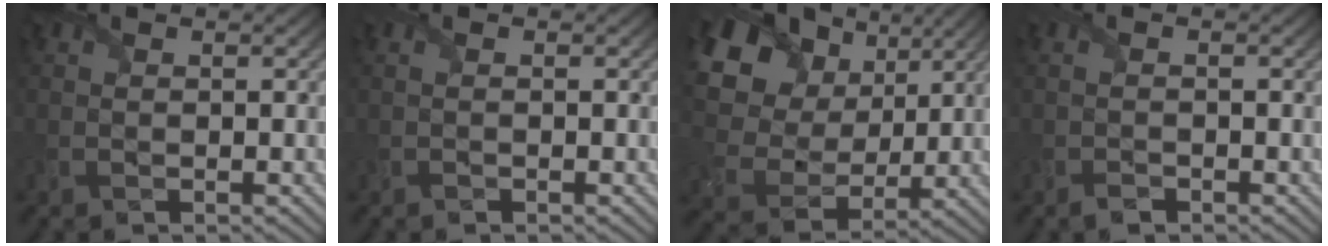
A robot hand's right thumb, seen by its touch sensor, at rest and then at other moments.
{"total": 0.6, "force": [-0.4, 0.2, 0.4], "torque": [-0.008, 0.001, -0.003]}
{"total": 17.4, "force": [6.3, 13.0, 9.7], "torque": [-0.270, 0.035, 0.133]}
{"total": 1.1, "force": [-1.1, 0.1, 0.4], "torque": [-0.012, -0.001, -0.022]}